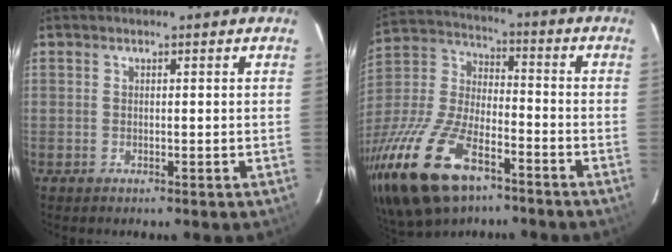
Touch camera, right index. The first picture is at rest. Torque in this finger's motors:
{"motor_torque": [1.13, -1.02, 0.78, 0.21]}